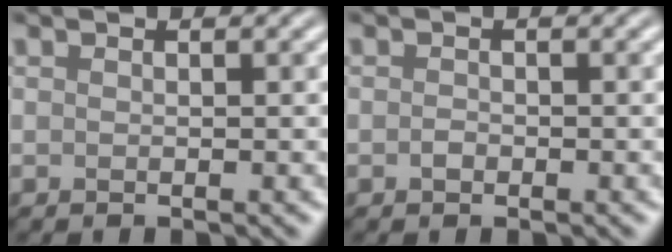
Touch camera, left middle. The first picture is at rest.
{"total": 0.6, "force": [-0.3, 0.4, 0.3], "torque": [-0.007, -0.001, -0.006]}